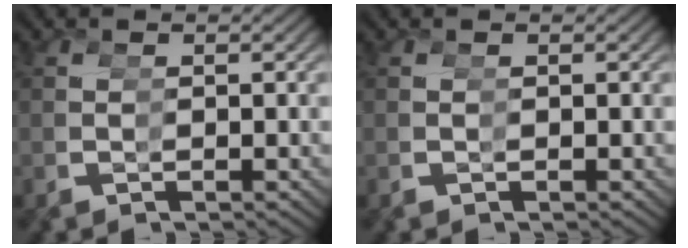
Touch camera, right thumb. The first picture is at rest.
{"total": 0.0}